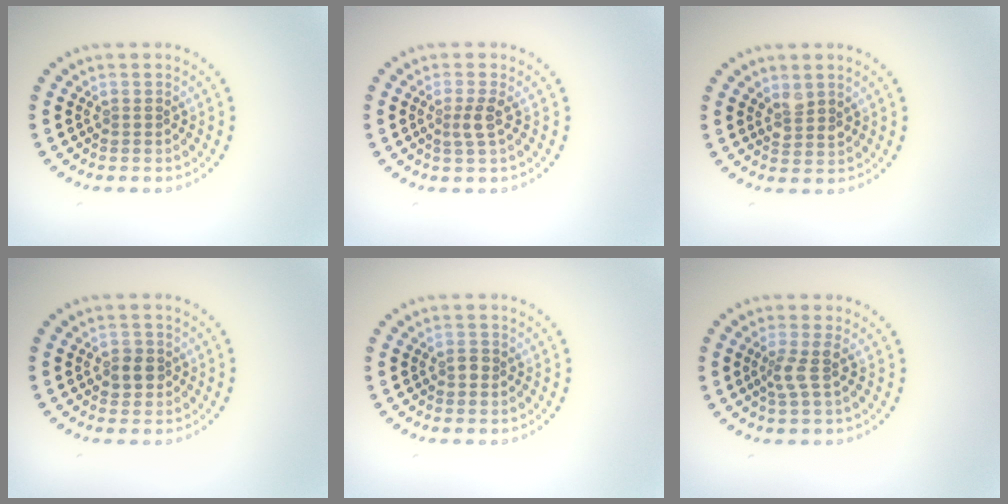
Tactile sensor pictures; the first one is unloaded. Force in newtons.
{"total": 1.7, "press": 1.3, "slide": 1.1}
{"total": 1.7, "press": 1.4, "slide": 0.9}
{"total": 1.8, "press": 1.7, "slide": 0.6}
{"total": 0.9, "press": 0.9, "slide": 0.1}
{"total": 1.9, "press": 1.3, "slide": 1.3}